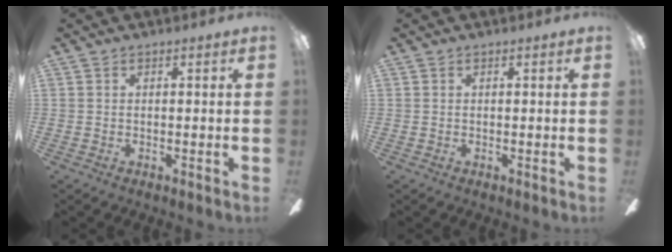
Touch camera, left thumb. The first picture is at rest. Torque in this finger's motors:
{"motor_torque": [0.00, 0.00, -0.06, 0.06, 0.00]}